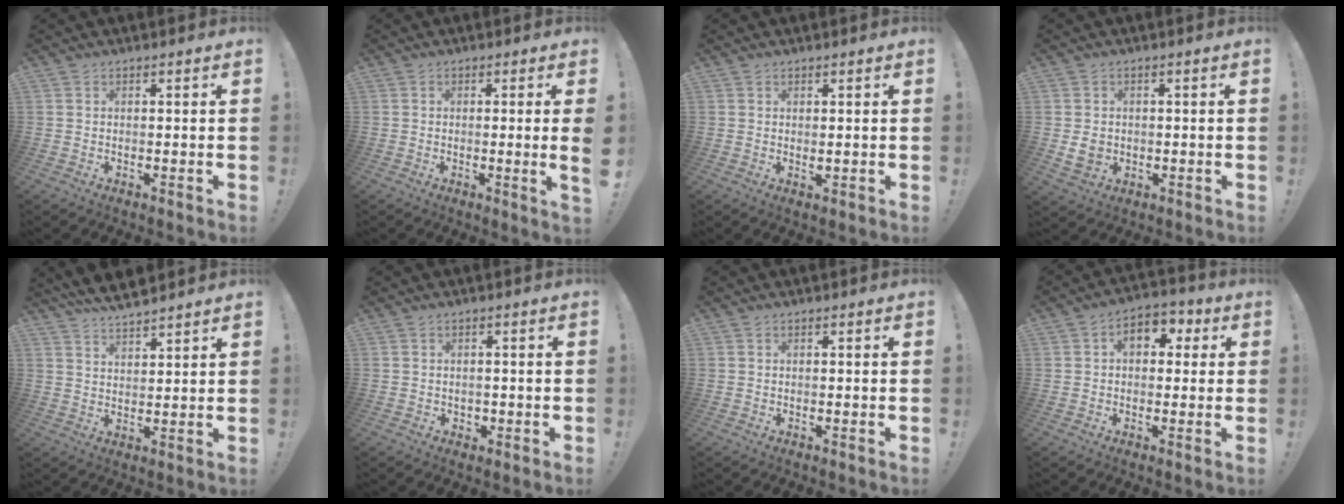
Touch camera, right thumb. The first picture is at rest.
{"total": 3.7, "force": [-0.1, -0.8, 3.6], "torque": [-0.051, -0.010, -0.003]}
{"total": 0.9, "force": [0.4, 0.5, 0.6], "torque": [-0.004, -0.004, 0.007]}
{"total": 5.4, "force": [-0.4, 4.7, 2.7], "torque": [-0.038, 0.002, -0.005]}
{"total": 6.8, "force": [6.2, 1.7, 2.3], "torque": [-0.045, -0.036, 0.116]}
{"total": 1.5, "force": [0.2, 1.5, 0.4], "torque": [0.003, -0.004, 0.003]}
{"total": 0.0}
{"total": 7.6, "force": [2.1, 5.4, 4.9], "torque": [-0.060, -0.002, 0.037]}